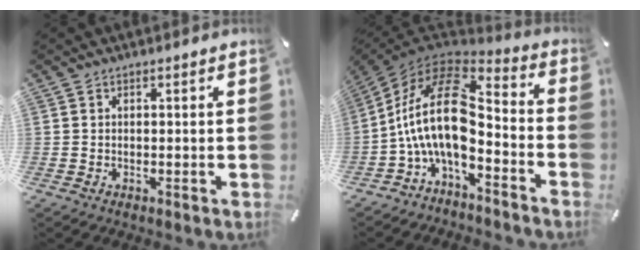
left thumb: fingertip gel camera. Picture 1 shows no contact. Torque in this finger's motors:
{"motor_torque": [-0.38, 3.17, 2.48, 0.29, 0.63]}